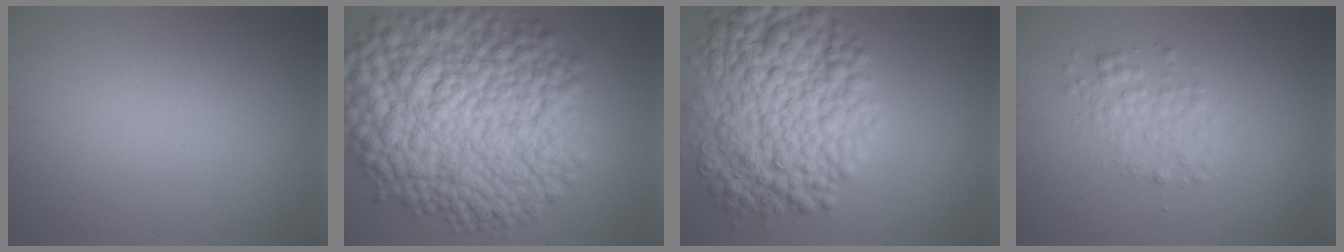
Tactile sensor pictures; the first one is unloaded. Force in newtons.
{"total": 16.7, "press": 16.7, "slide": 0.4}
{"total": 11.3, "press": 11.3, "slide": 0.1}
{"total": 2.2, "press": 2.2, "slide": 0.0}